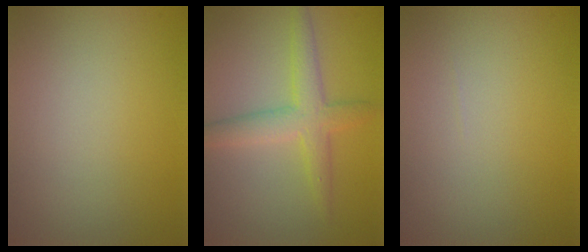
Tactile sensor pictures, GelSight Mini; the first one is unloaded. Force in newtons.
{"total": 3.7, "press": 3.7, "slide": 0.0}
{"total": 0.0}